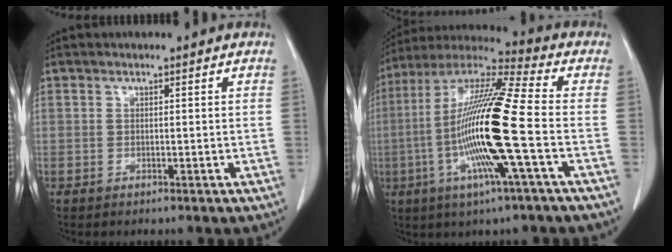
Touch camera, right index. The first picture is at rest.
{"total": 18.4, "force": [-3.7, -0.1, 18.1], "torque": [-0.361, -0.007, -0.083]}